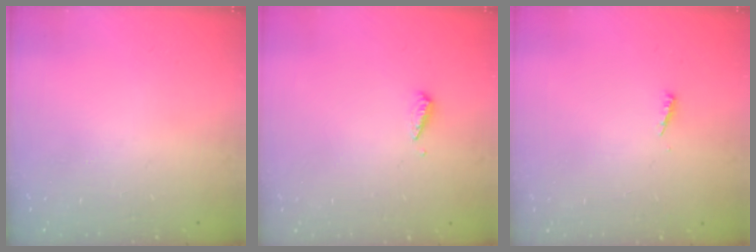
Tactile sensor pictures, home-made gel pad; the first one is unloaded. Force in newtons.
{"total": 3.1, "press": 3.1, "slide": 0.2}
{"total": 3.5, "press": 3.4, "slide": 0.3}